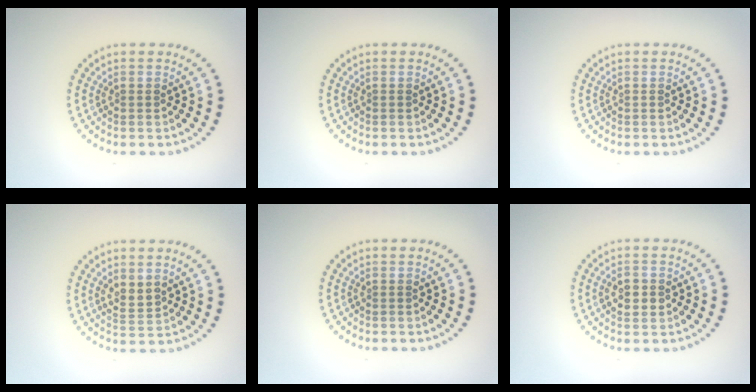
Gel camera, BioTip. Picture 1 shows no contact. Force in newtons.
{"total": 0.0}
{"total": 0.0}
{"total": 1.9, "press": 1.8, "slide": 0.7}
{"total": 0.0}
{"total": 2.5, "press": 2.5, "slide": 0.0}